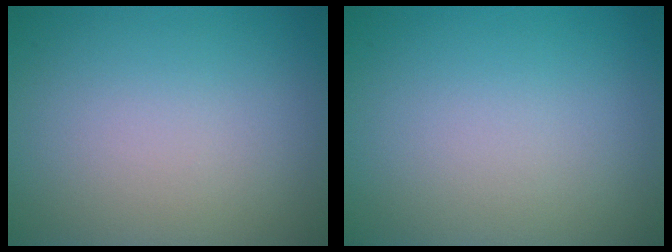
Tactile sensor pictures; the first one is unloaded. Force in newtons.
{"total": 0.0}